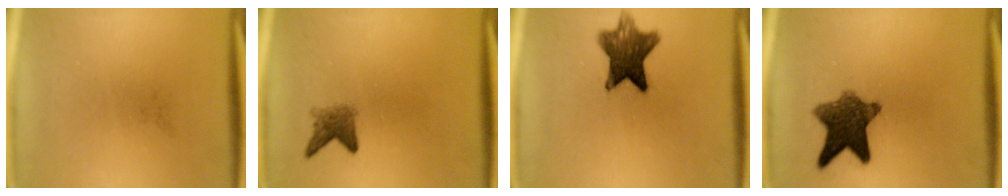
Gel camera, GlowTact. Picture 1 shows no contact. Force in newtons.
{"total": 2.6}
{"total": 9.5}
{"total": 9.0}